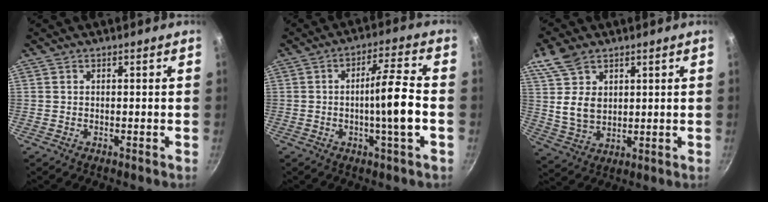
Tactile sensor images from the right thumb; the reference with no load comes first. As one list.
[{"total": 9.6, "force": [-1.8, 0.7, 9.4], "torque": [-0.155, 0.022, -0.030]}, {"total": 9.6, "force": [4.7, 6.3, 5.4], "torque": [-0.084, -0.022, 0.099]}]